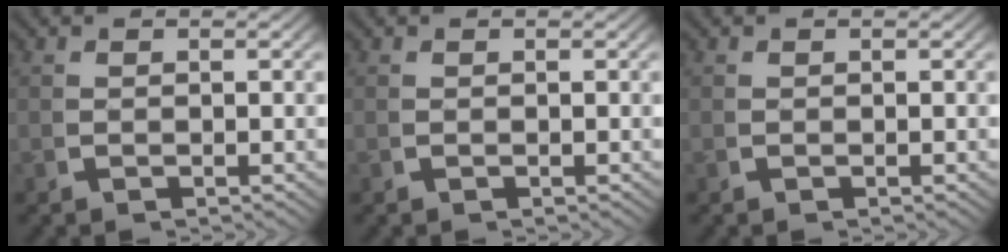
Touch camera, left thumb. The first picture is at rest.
{"total": 0.0}
{"total": 0.0}